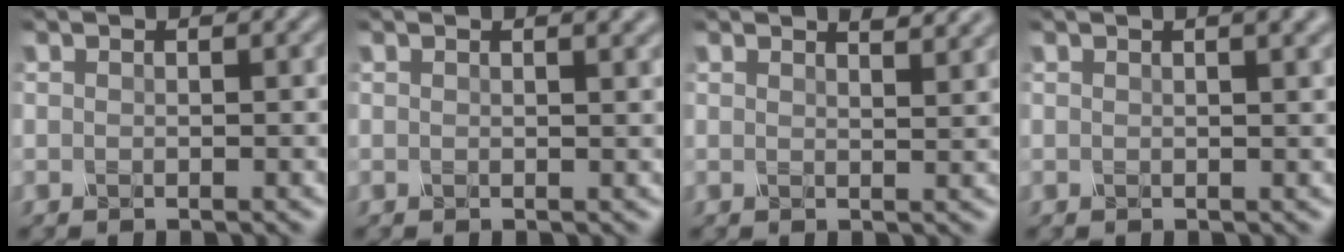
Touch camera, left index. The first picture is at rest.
{"total": 1.9, "force": [1.2, 0.7, 1.3], "torque": [-0.009, 0.001, 0.016]}
{"total": 3.0, "force": [2.5, 0.8, 1.5], "torque": [-0.010, 0.012, 0.017]}
{"total": 3.0, "force": [1.7, 1.1, 2.3], "torque": [-0.017, 0.009, 0.010]}